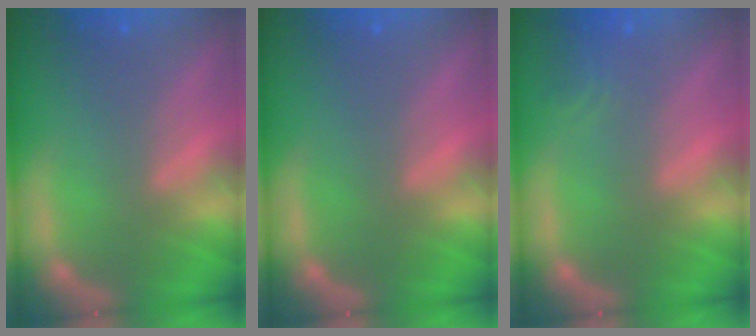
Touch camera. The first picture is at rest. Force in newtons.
{"total": 0.0}
{"total": 1.9}